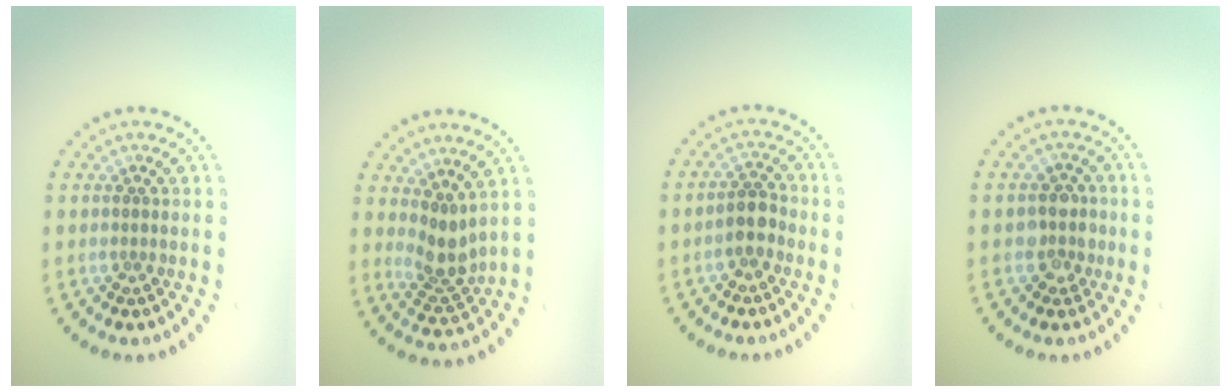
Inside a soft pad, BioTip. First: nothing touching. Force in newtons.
{"total": 2.7, "press": 2.1, "slide": 1.7}
{"total": 2.2, "press": 2.0, "slide": 1.0}
{"total": 2.2, "press": 2.0, "slide": 1.0}